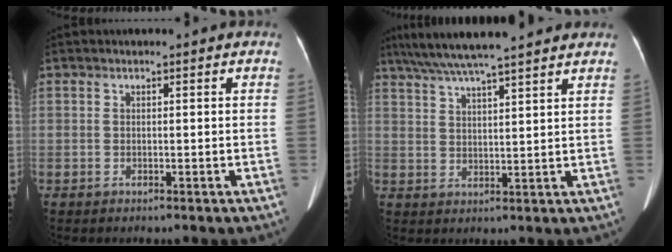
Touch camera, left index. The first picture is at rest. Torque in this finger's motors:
{"motor_torque": [0.73, -1.03, 0.36, 0.14]}